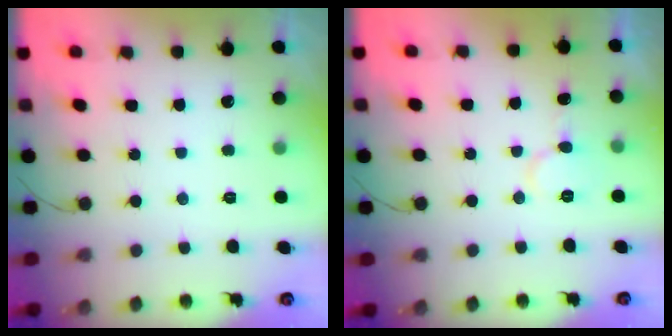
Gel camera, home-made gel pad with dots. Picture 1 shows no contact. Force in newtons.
{"total": 6.0, "press": 6.0, "slide": 0.3}